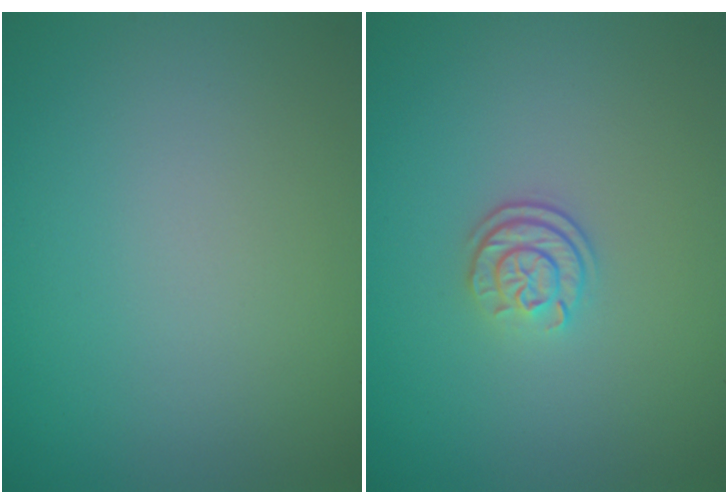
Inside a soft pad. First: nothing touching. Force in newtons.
{"total": 2.3, "press": 1.7, "slide": 1.5}